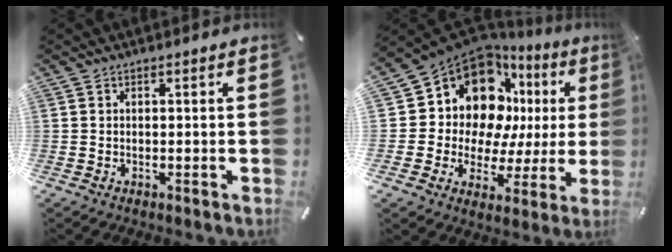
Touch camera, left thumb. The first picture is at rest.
{"total": 15.3, "force": [7.8, 11.2, 7.0], "torque": [-0.117, -0.081, 0.142]}